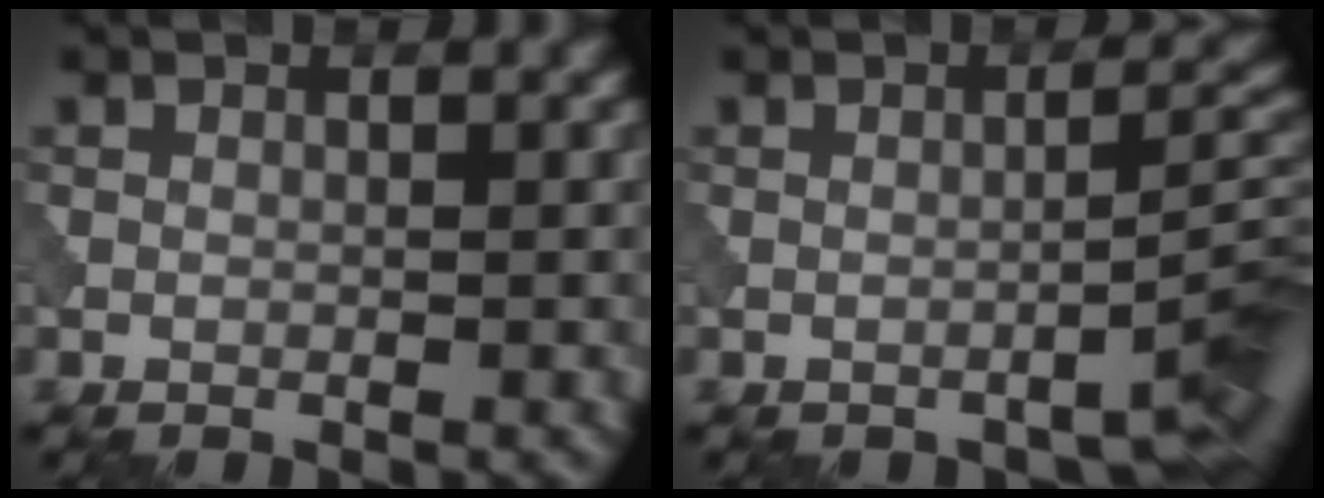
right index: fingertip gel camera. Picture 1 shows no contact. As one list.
[{"total": 3.8, "force": [-2.6, 0.7, 2.8], "torque": [-0.028, 0.016, -0.042]}]